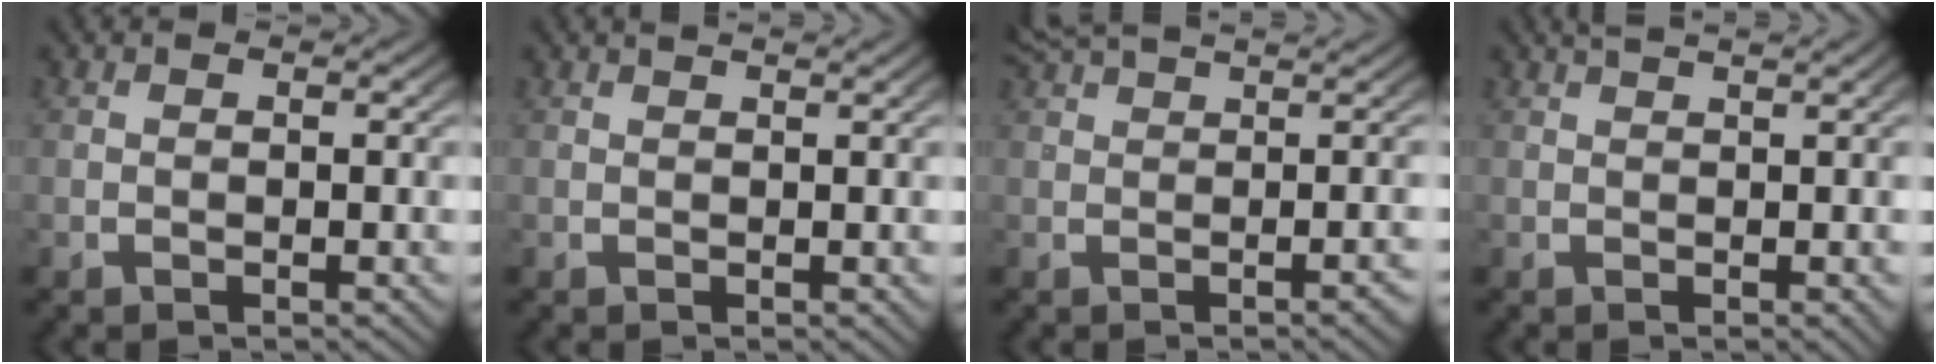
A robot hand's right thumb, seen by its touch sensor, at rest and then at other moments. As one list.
[{"total": 1.3, "force": [1.1, -0.1, 0.6], "torque": [-0.003, 0.002, 0.019]}, {"total": 2.6, "force": [1.7, 0.0, 2.0], "torque": [-0.030, 0.008, 0.032]}, {"total": 2.2, "force": [1.5, 0.0, 1.6], "torque": [-0.018, 0.003, 0.025]}]